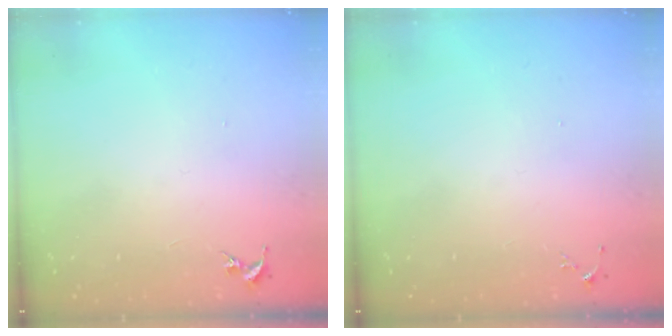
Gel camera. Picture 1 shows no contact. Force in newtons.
{"total": 4.1, "press": 4.0, "slide": 0.5}